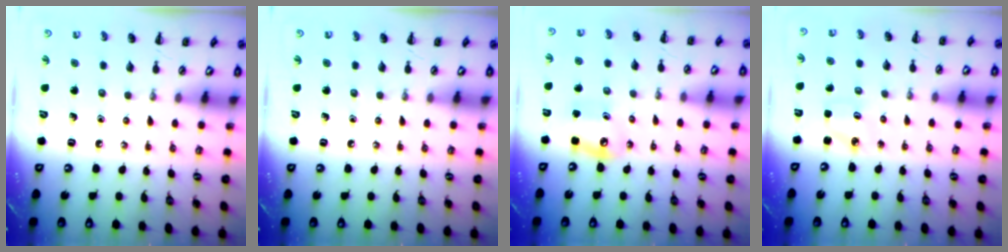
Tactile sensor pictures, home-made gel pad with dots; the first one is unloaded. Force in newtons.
{"total": 0.0}
{"total": 6.7, "press": 6.5, "slide": 1.6}
{"total": 2.5, "press": 2.4, "slide": 0.6}